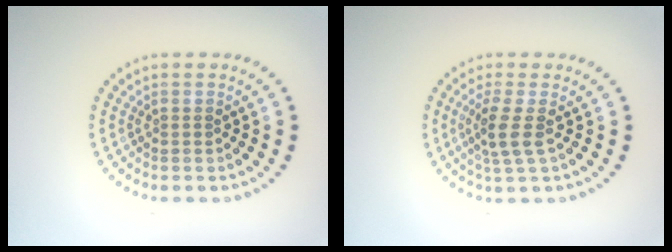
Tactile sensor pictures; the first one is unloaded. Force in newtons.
{"total": 2.5, "press": 1.9, "slide": 1.5}